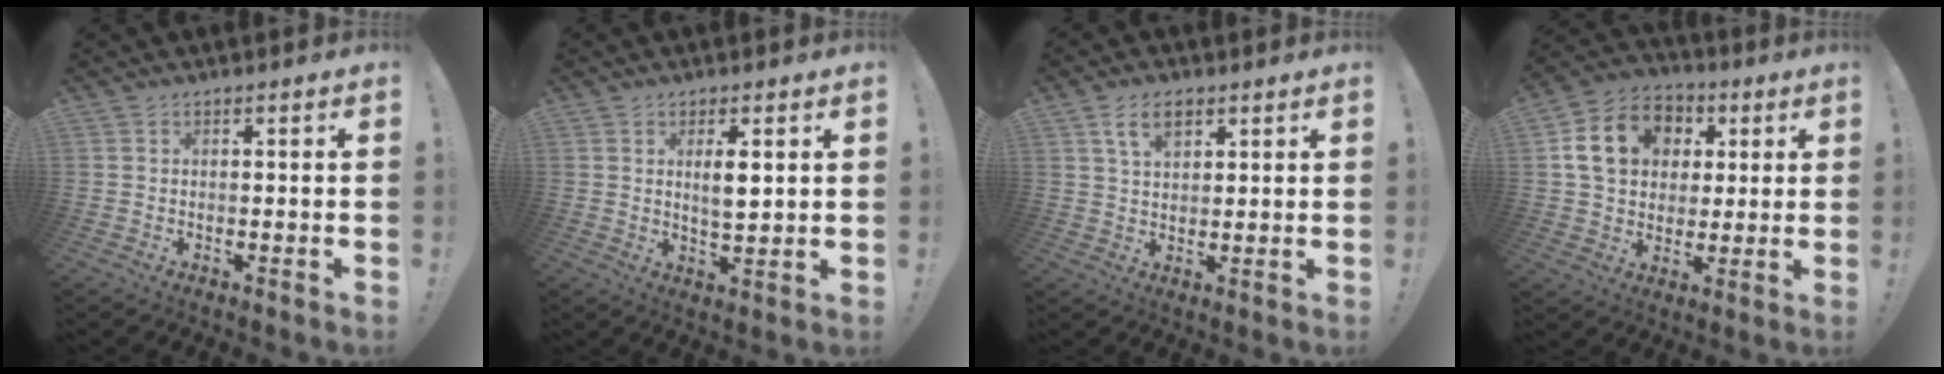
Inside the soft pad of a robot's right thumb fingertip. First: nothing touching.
{"total": 5.0, "force": [1.6, 1.5, 4.5], "torque": [-0.070, -0.010, 0.023]}
{"total": 7.2, "force": [3.8, 3.9, 4.8], "torque": [-0.080, -0.004, 0.069]}
{"total": 16.1, "force": [4.2, 12.8, 8.8], "torque": [-0.133, 0.001, 0.086]}